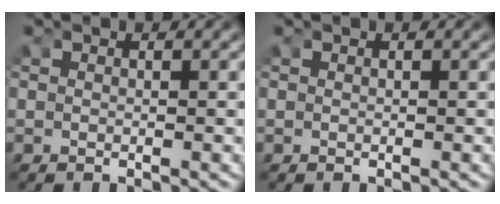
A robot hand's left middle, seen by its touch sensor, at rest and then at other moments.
{"total": 0.0}